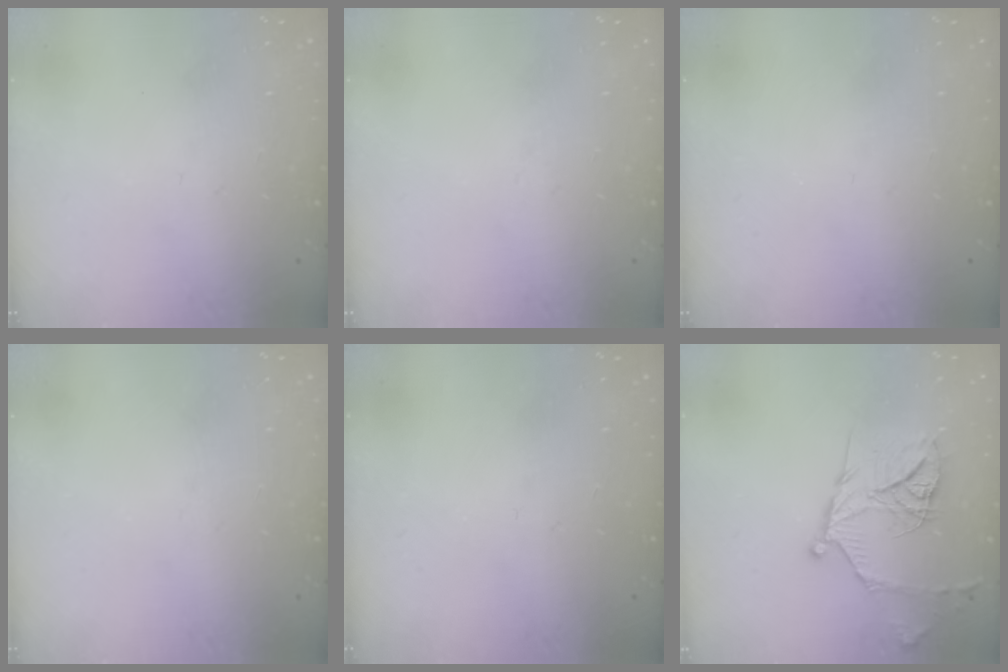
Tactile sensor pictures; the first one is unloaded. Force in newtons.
{"total": 0.0}
{"total": 0.0}
{"total": 0.0}
{"total": 0.0}
{"total": 16.5, "press": 16.5, "slide": 1.6}